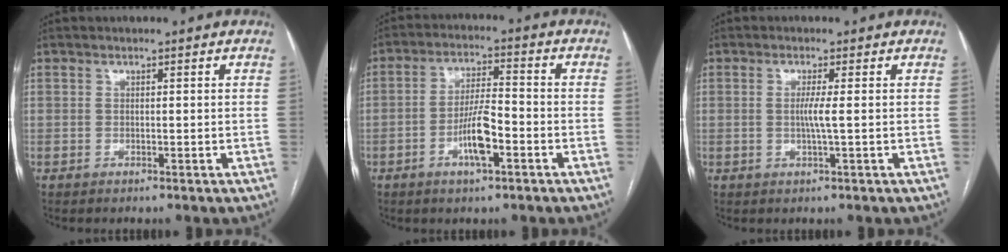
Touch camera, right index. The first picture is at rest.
{"total": 7.2, "force": [-2.9, 1.4, 6.4], "torque": [-0.127, 0.004, -0.053]}
{"total": 2.4, "force": [0.0, -0.5, 2.3], "torque": [-0.047, -0.002, -0.002]}